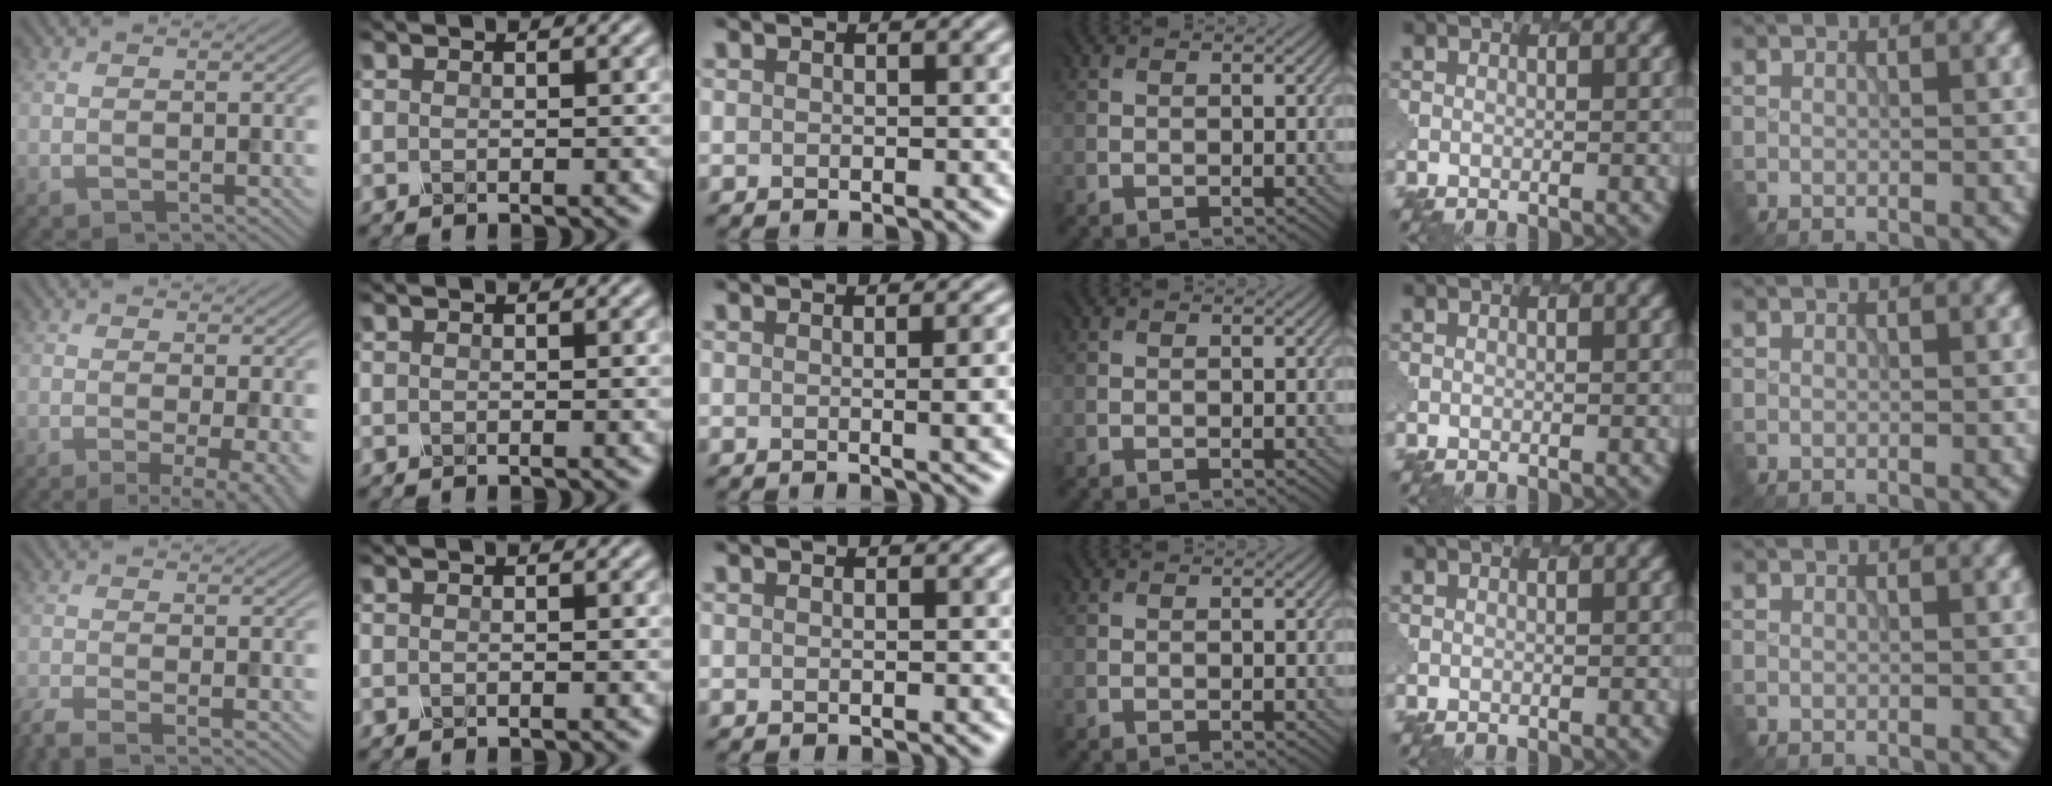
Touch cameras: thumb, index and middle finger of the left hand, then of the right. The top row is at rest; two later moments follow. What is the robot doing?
{"motion": "dispense", "object": "oil cruet"}